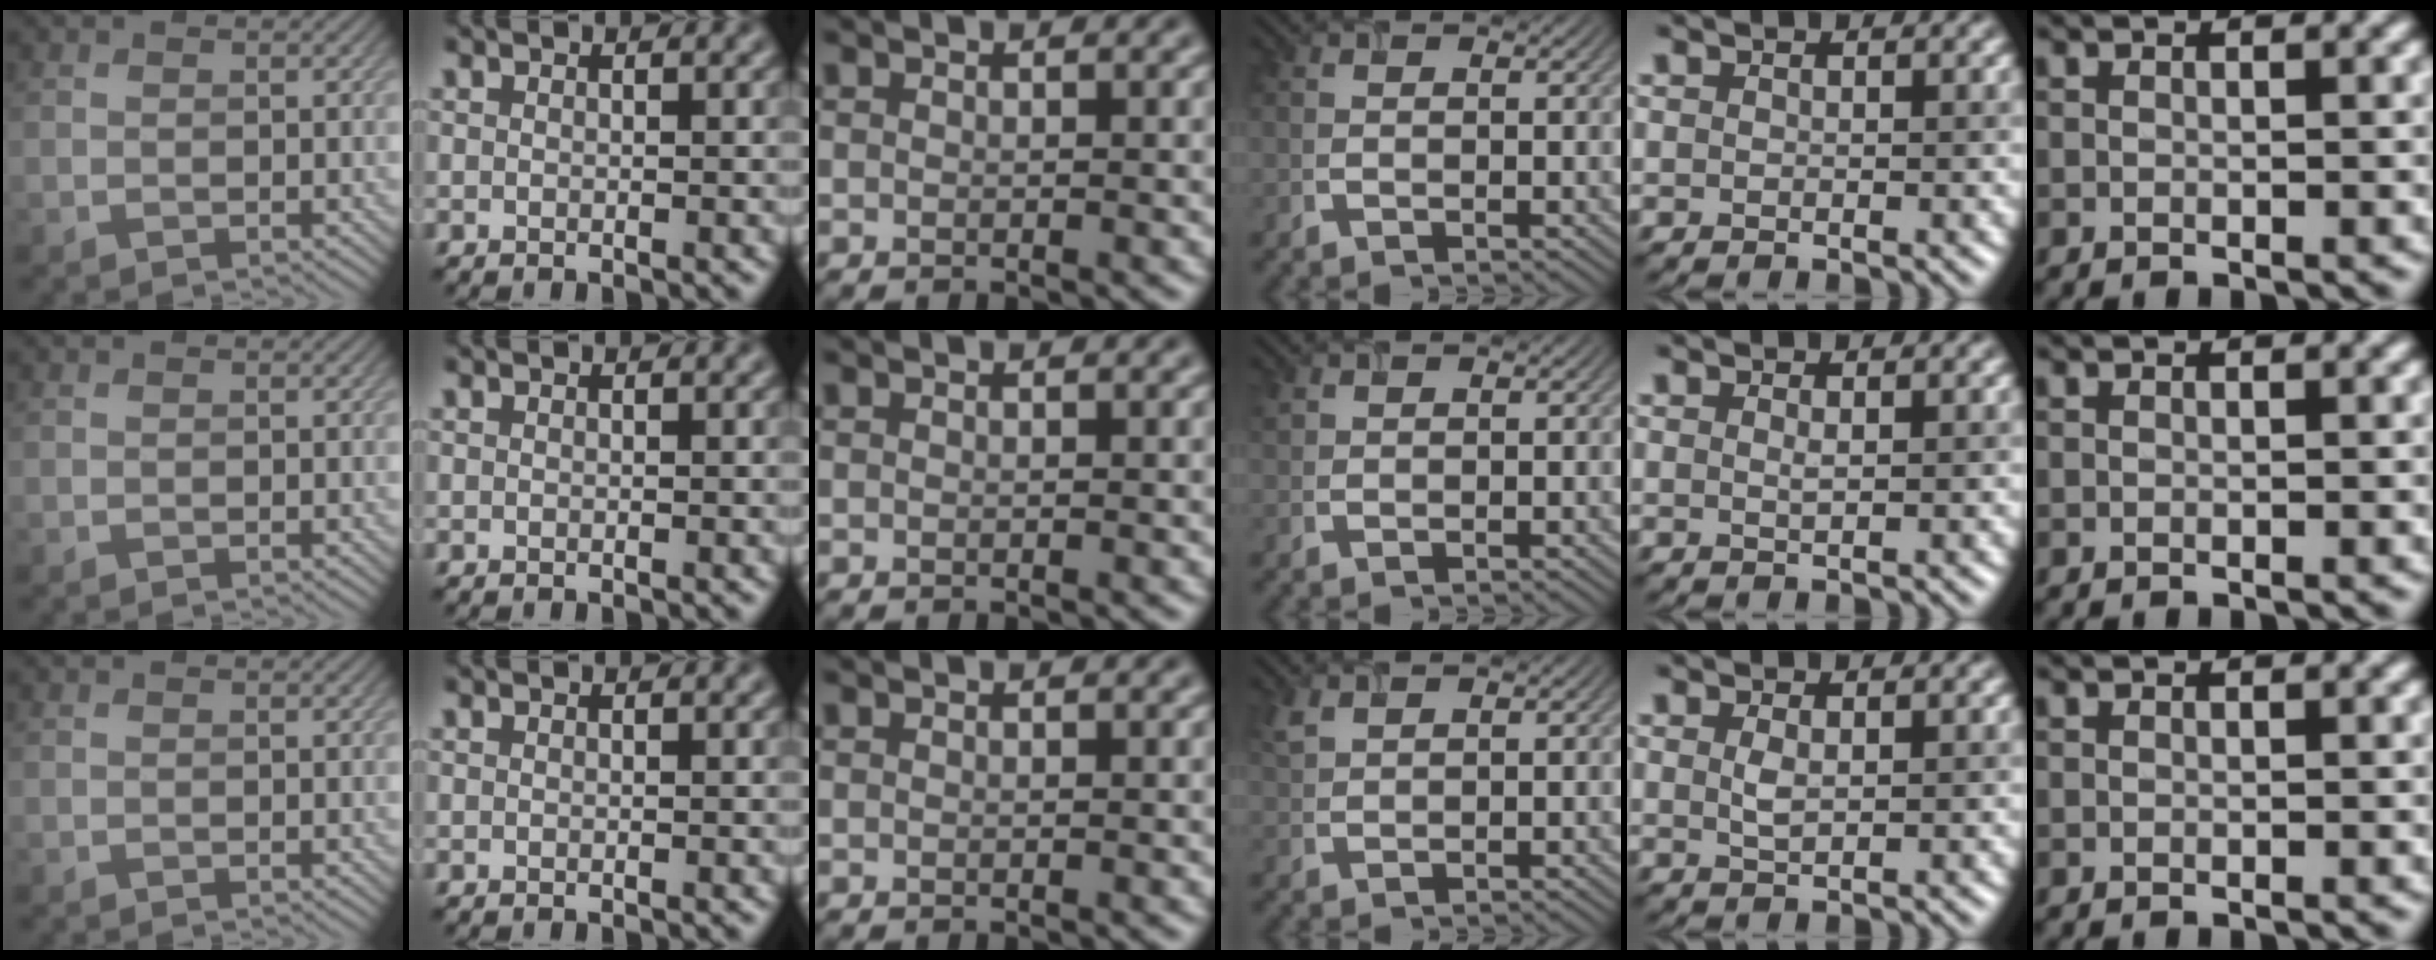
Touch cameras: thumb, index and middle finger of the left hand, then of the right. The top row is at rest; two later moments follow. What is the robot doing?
{"motion": "insert", "object": "airpods case & airpods"}